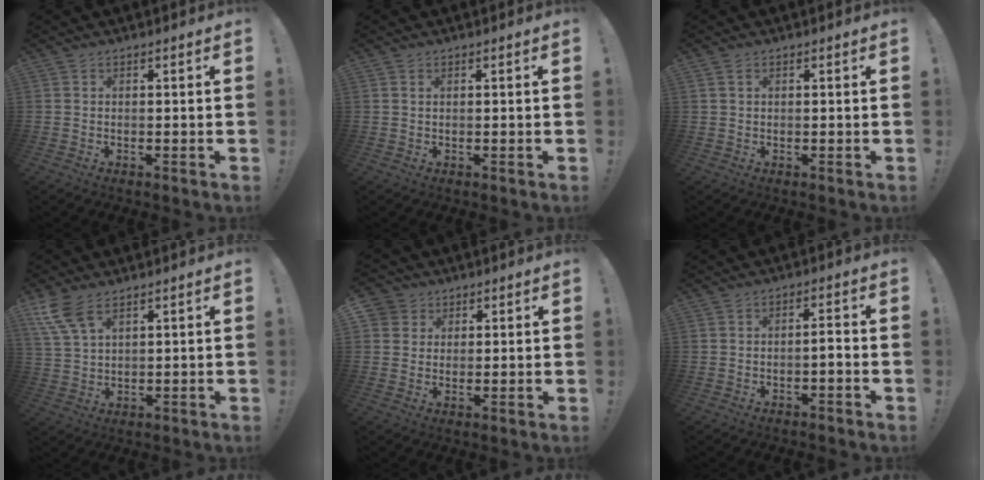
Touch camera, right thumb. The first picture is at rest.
{"total": 0.6, "force": [0.5, 0.3, 0.2], "torque": [0.005, -0.003, 0.008]}
{"total": 1.4, "force": [0.6, 0.9, 0.8], "torque": [-0.017, 0.003, 0.012]}
{"total": 8.6, "force": [5.5, 3.7, 5.4], "torque": [-0.110, -0.018, 0.108]}
{"total": 4.6, "force": [2.4, 3.9, 0.6], "torque": [-0.010, -0.012, 0.046]}
{"total": 2.3, "force": [-0.9, 0.6, 2.1], "torque": [-0.036, 0.001, -0.018]}